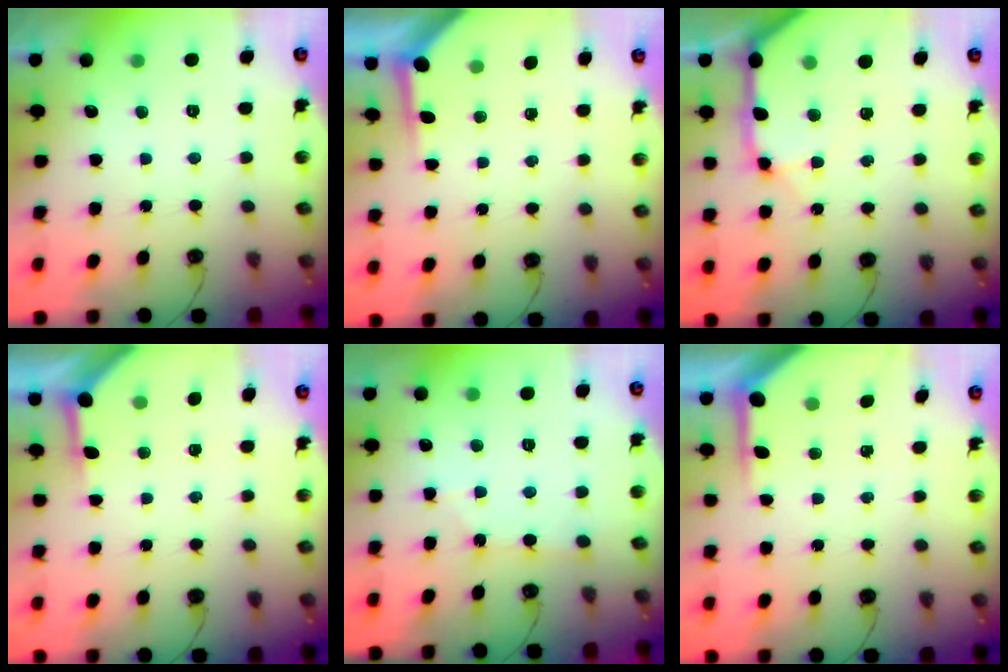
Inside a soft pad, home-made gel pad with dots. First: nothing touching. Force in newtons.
{"total": 3.8, "press": 3.8, "slide": 0.2}
{"total": 15.4, "press": 15.2, "slide": 2.1}
{"total": 3.8, "press": 3.8, "slide": 0.4}
{"total": 2.6, "press": 2.6, "slide": 0.3}
{"total": 4.6, "press": 4.6, "slide": 0.3}